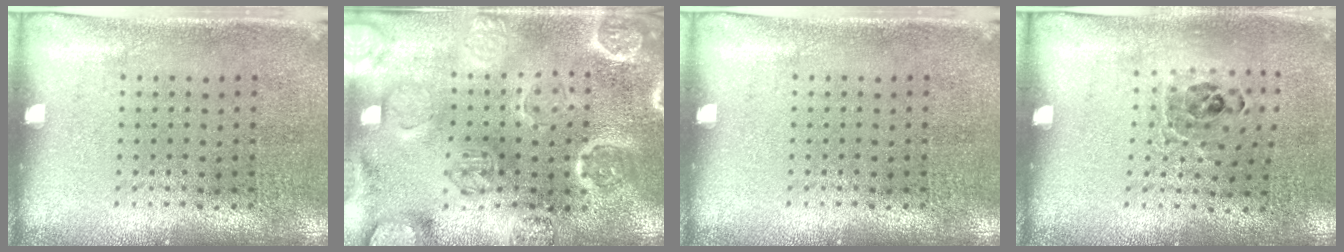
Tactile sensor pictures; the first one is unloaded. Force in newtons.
{"total": 3.7, "press": 3.5, "slide": 1.1}
{"total": 0.0}
{"total": 0.9, "press": 0.8, "slide": 0.3}